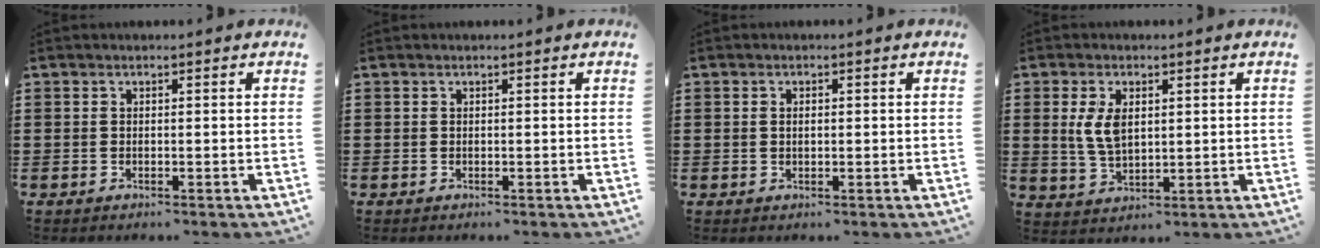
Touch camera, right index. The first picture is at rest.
{"total": 0.0}
{"total": 1.1, "force": [0.1, 0.6, 1.0], "torque": [-0.021, 0.005, 0.001]}
{"total": 5.6, "force": [1.2, 3.0, 4.5], "torque": [-0.103, 0.006, 0.018]}